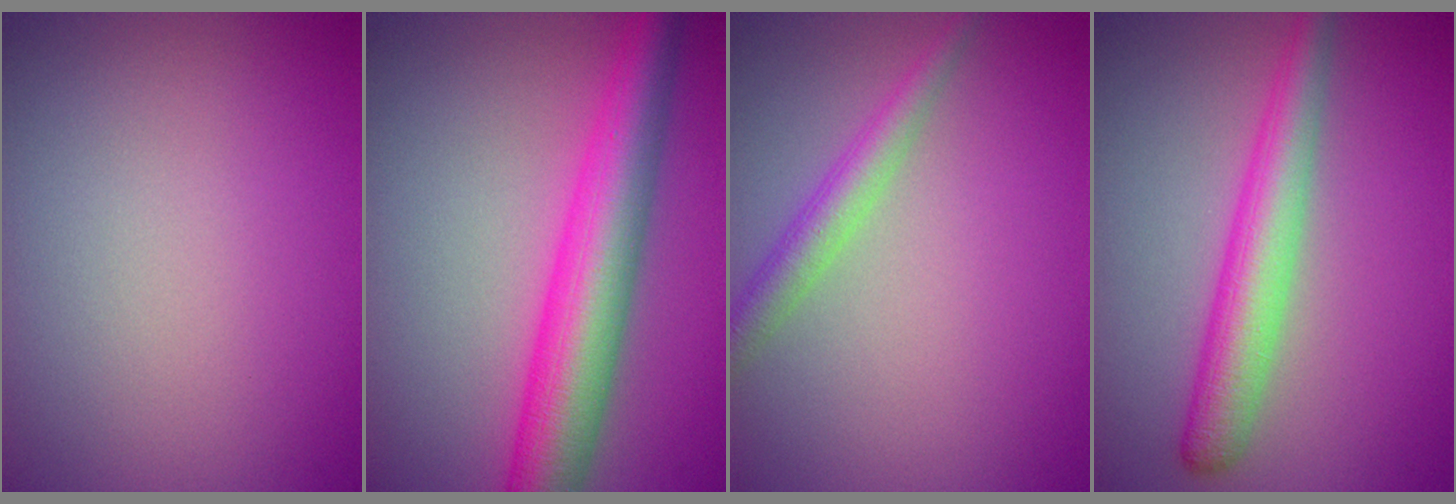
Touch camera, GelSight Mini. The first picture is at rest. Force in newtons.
{"total": 7.6, "press": 7.6, "slide": 0.1}
{"total": 2.7, "press": 2.7, "slide": 0.2}
{"total": 4.5, "press": 4.5, "slide": 0.1}